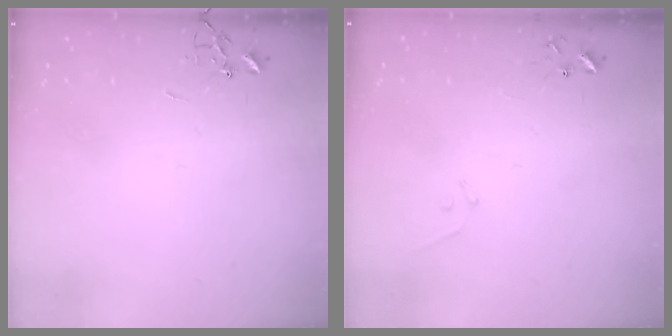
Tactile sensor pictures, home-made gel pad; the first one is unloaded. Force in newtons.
{"total": 7.4, "press": 7.3, "slide": 0.6}